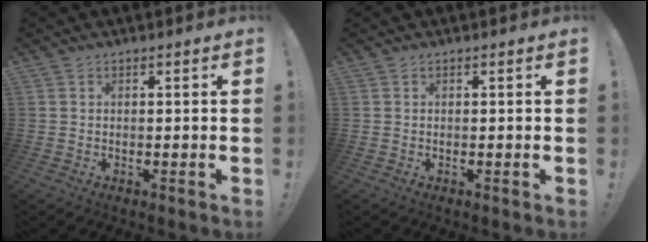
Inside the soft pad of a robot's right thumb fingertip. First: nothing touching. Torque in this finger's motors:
{"motor_torque": [0.00, 0.00, 0.00, 0.00, 0.00]}